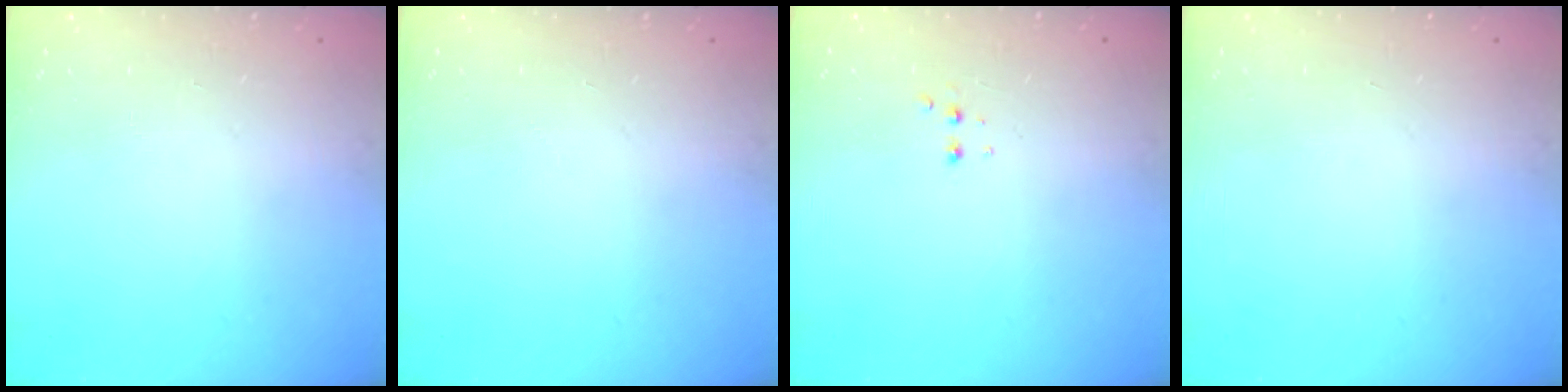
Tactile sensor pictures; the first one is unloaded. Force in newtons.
{"total": 0.0}
{"total": 2.9, "press": 2.7, "slide": 1.0}
{"total": 0.0}